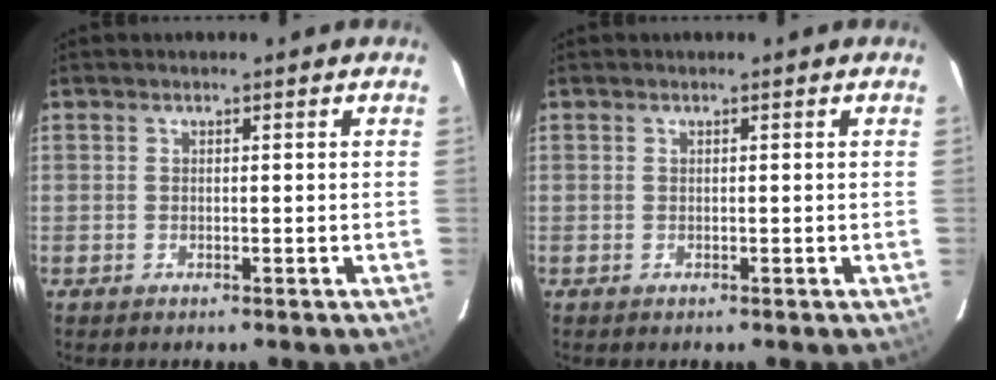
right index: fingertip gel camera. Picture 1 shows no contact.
{"total": 0.0}